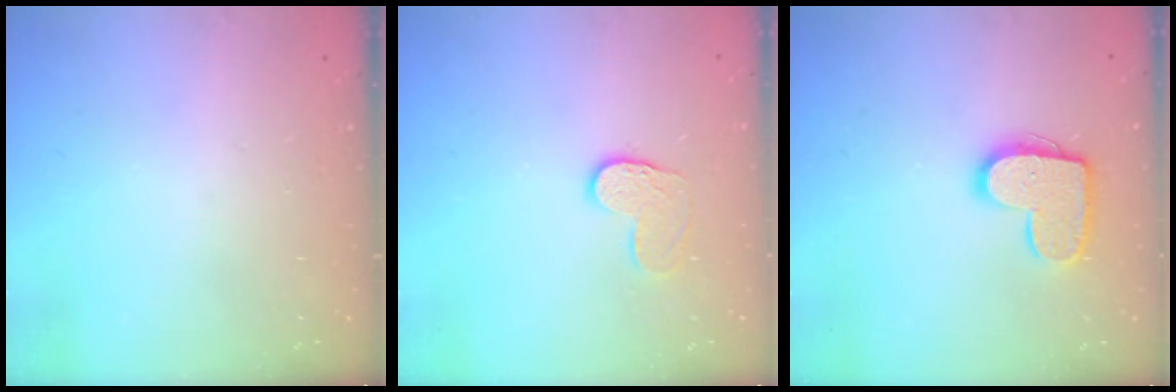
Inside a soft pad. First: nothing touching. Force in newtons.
{"total": 7.6, "press": 7.6, "slide": 0.4}
{"total": 13.2, "press": 13.2, "slide": 0.7}